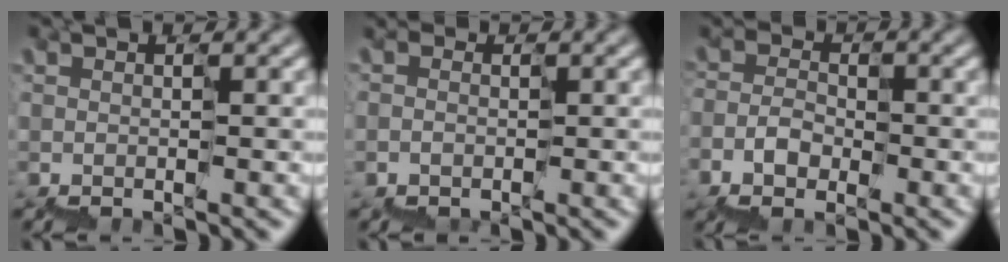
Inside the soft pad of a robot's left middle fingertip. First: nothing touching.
{"total": 1.5, "force": [-1.2, 0.1, -0.9], "torque": [0.004, 0.000, -0.018]}
{"total": 1.8, "force": [-1.2, 1.3, 0.1], "torque": [-0.005, 0.012, -0.023]}